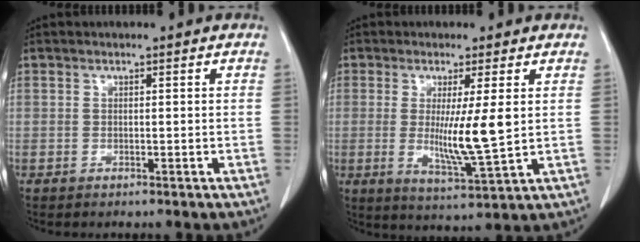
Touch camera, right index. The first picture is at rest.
{"total": 8.5, "force": [0.6, -0.1, 8.4], "torque": [-0.157, -0.031, 0.011]}